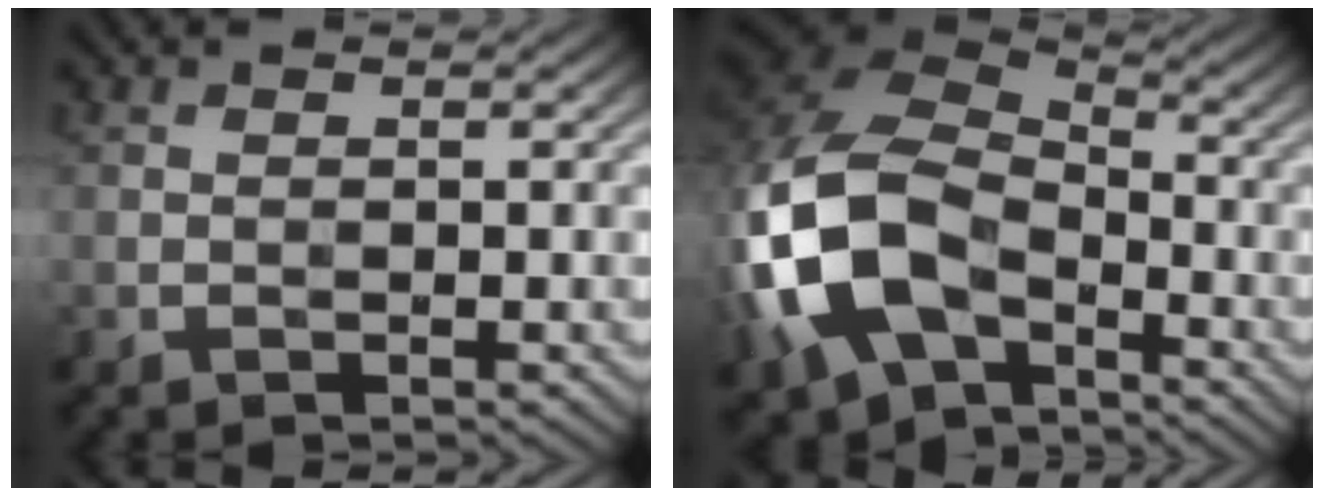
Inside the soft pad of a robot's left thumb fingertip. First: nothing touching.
{"total": 15.9, "force": [-5.5, 10.7, 10.4], "torque": [-0.267, -0.030, -0.109]}